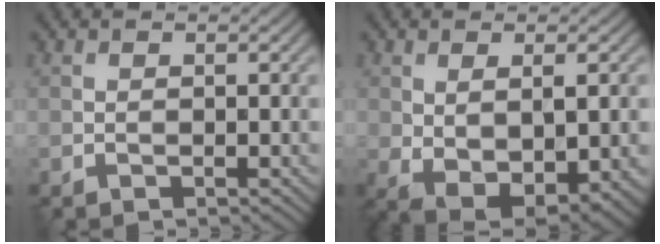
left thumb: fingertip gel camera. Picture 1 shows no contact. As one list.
[{"total": 7.1, "force": [-0.7, 3.4, 6.2], "torque": [-0.124, -0.023, 0.005]}]